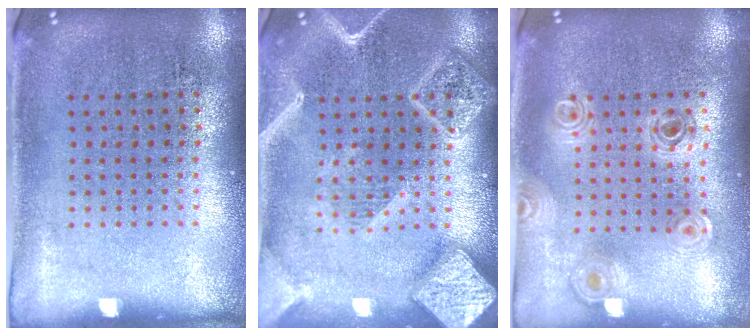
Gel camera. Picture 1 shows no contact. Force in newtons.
{"total": 4.2, "press": 4.1, "slide": 0.7}
{"total": 0.7, "press": 0.7, "slide": 0.2}